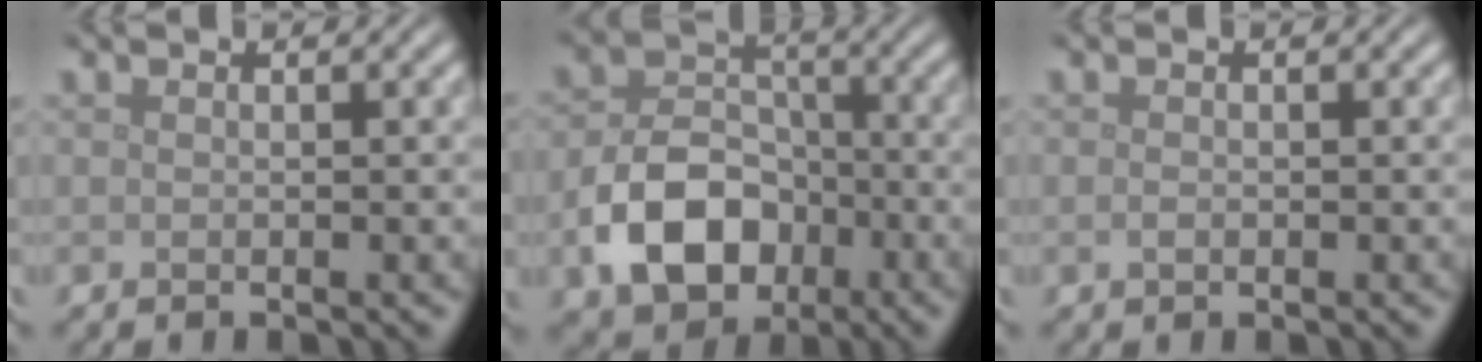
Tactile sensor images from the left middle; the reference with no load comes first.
{"total": 7.6, "force": [-3.0, 5.4, 4.5], "torque": [-0.083, -0.006, -0.053]}
{"total": 0.7, "force": [-0.2, 0.5, 0.5], "torque": [-0.011, -0.002, -0.004]}